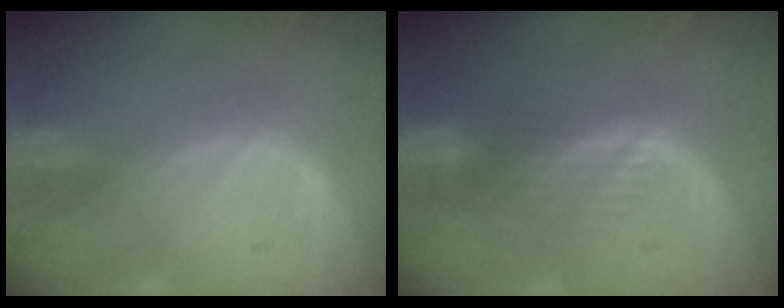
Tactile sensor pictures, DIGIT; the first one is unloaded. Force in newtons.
{"total": 3.5, "press": 2.9, "slide": 1.9}